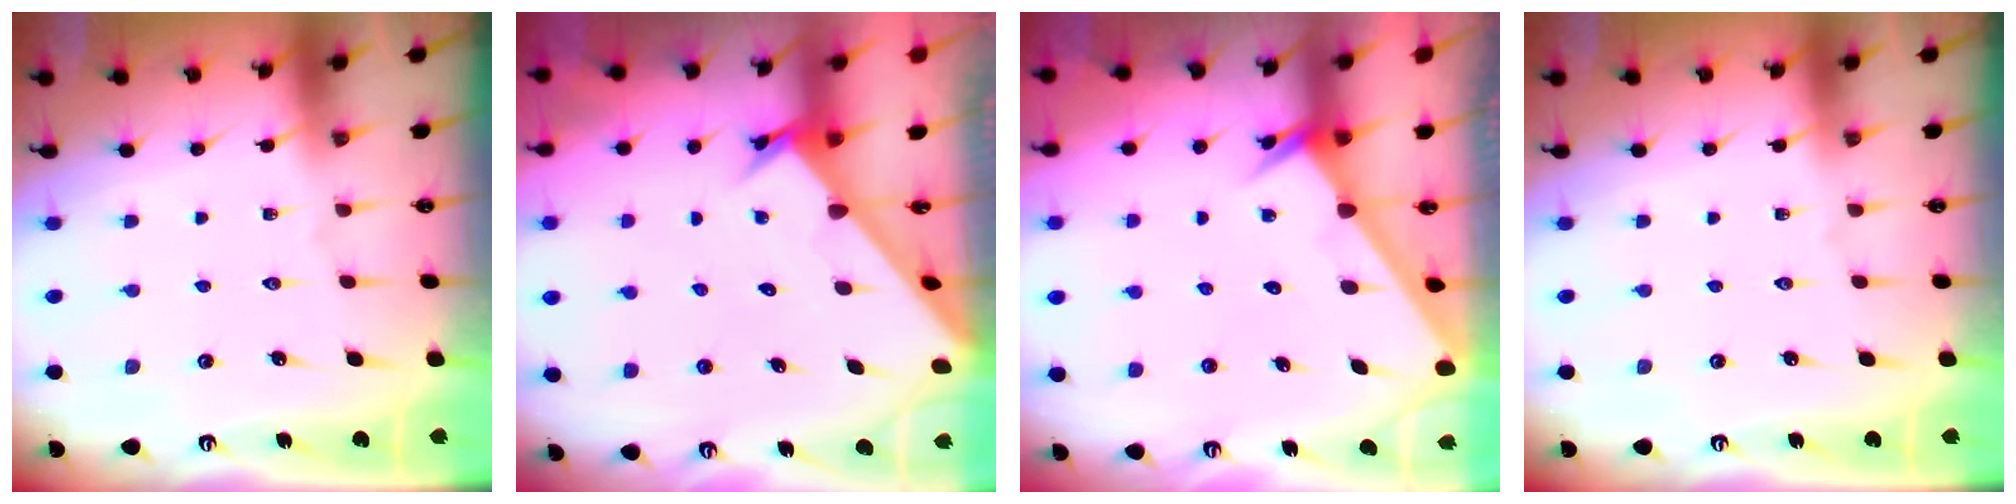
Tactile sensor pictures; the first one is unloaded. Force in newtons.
{"total": 2.6, "press": 2.6, "slide": 0.3}
{"total": 2.5, "press": 2.5, "slide": 0.0}
{"total": 0.0}